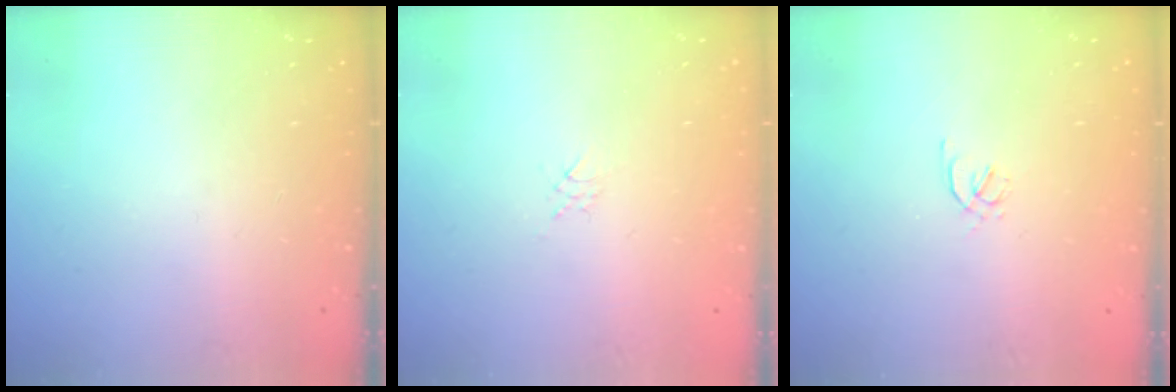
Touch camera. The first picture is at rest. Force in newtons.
{"total": 2.2, "press": 2.2, "slide": 0.4}
{"total": 1.7, "press": 1.6, "slide": 0.5}